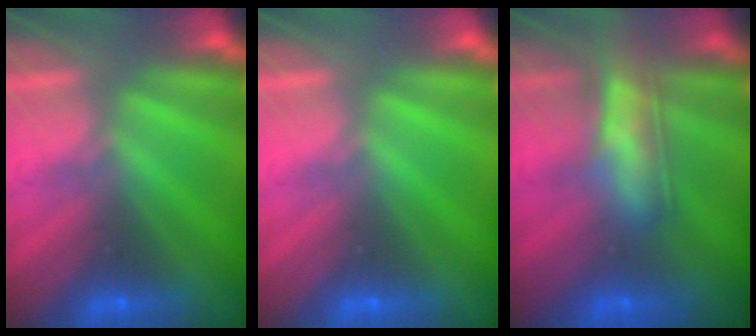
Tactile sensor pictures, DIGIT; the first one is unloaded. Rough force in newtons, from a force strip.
{"total": 0.0}
{"total": 7.9}